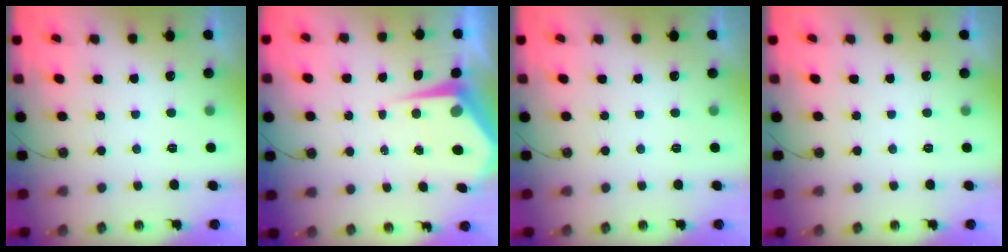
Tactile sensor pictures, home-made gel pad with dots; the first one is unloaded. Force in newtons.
{"total": 6.6, "press": 6.6, "slide": 0.5}
{"total": 0.0}
{"total": 0.0}